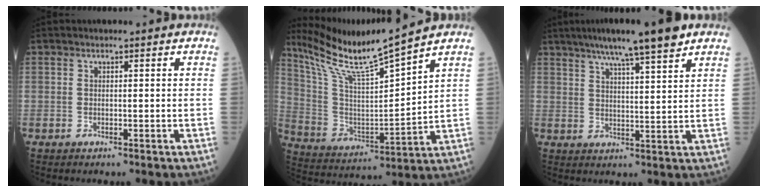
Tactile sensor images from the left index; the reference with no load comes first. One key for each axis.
{"total": 13.9, "fx": 12.2, "fy": -1.7, "fz": 6.3, "tx": -0.132, "ty": -0.008, "tz": 0.238}
{"total": 11.2, "fx": 8.5, "fy": 0.3, "fz": 7.2, "tx": -0.116, "ty": 0.016, "tz": 0.124}